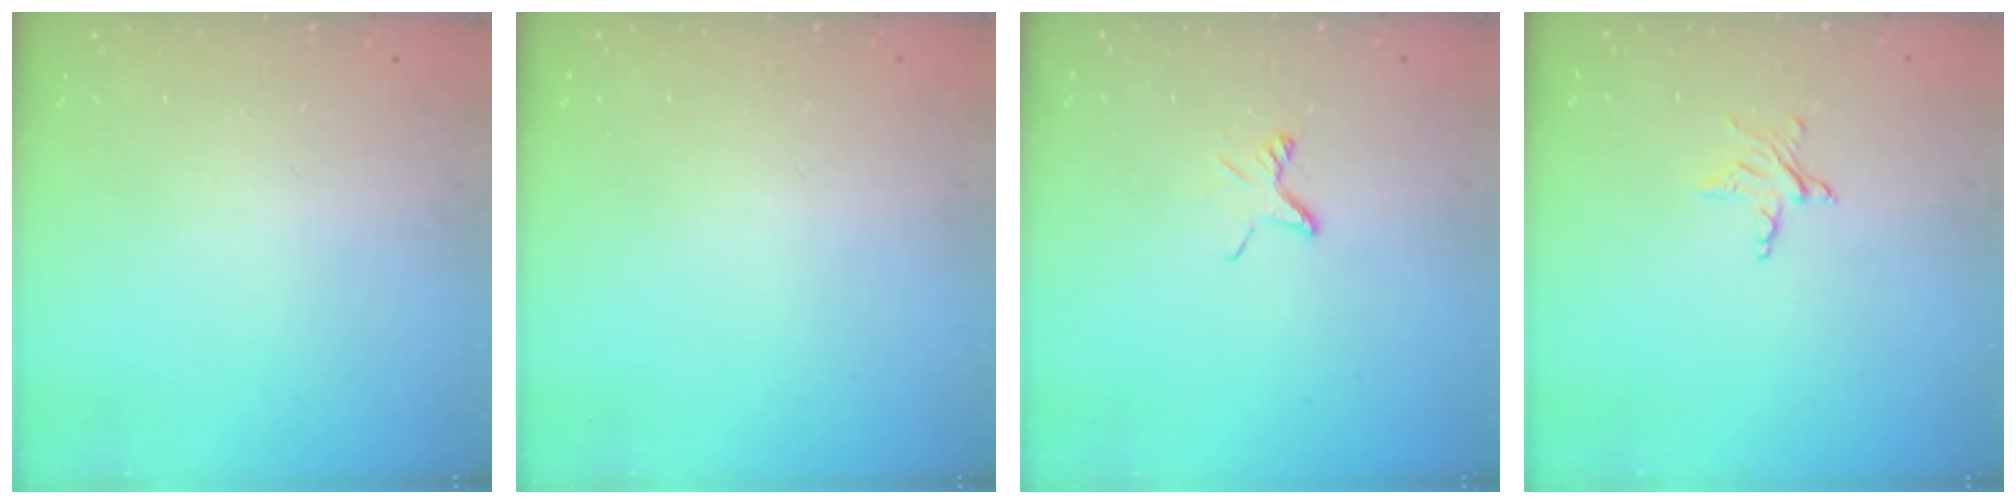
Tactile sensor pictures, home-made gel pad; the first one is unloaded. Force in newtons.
{"total": 0.0}
{"total": 3.8, "press": 3.7, "slide": 0.3}
{"total": 4.8, "press": 4.8, "slide": 0.4}